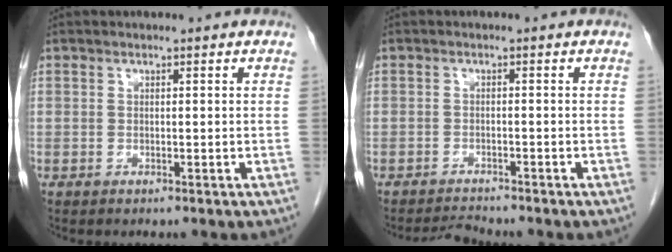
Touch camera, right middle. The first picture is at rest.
{"total": 2.2, "force": [-2.2, -0.5, -0.2], "torque": [0.000, -0.015, -0.035]}